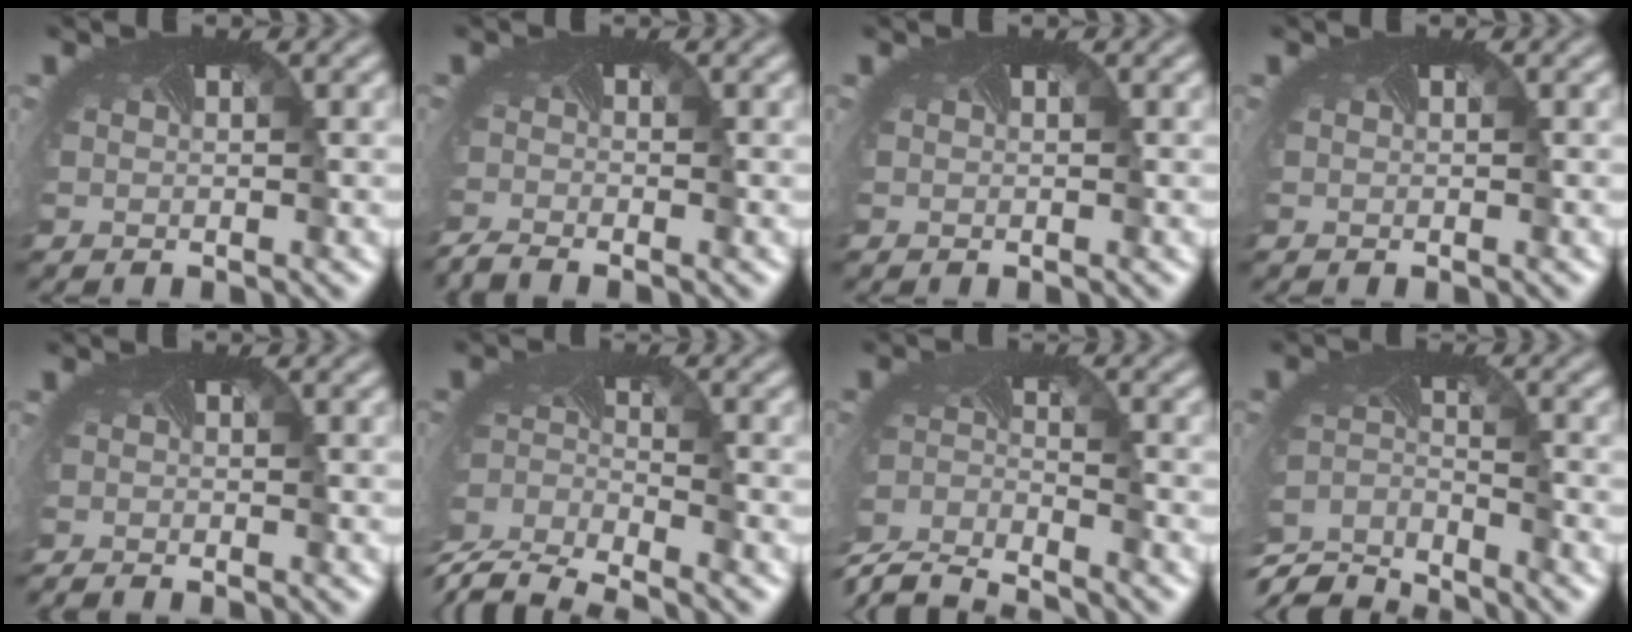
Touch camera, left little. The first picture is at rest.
{"total": 2.2, "force": [-2.2, -0.2, 0.4], "torque": [-0.016, -0.017, -0.047]}
{"total": 0.0}
{"total": 0.0}
{"total": 1.6, "force": [-1.6, -0.3, 0.1], "torque": [-0.004, -0.016, -0.026]}
{"total": 7.6, "force": [-7.1, 1.5, 2.2], "torque": [-0.059, -0.022, -0.135]}
{"total": 7.3, "force": [-7.1, 0.8, 1.5], "torque": [-0.039, -0.017, -0.137]}
{"total": 6.3, "force": [-6.1, 1.0, 1.4], "torque": [-0.038, -0.022, -0.118]}